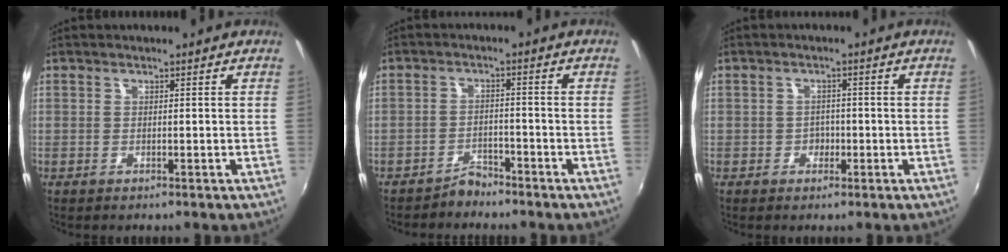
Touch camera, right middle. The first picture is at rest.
{"total": 3.0, "force": [-2.8, 1.0, 0.4], "torque": [-0.014, 0.004, -0.046]}
{"total": 2.1, "force": [-0.9, 1.8, 0.4], "torque": [-0.007, 0.001, -0.014]}